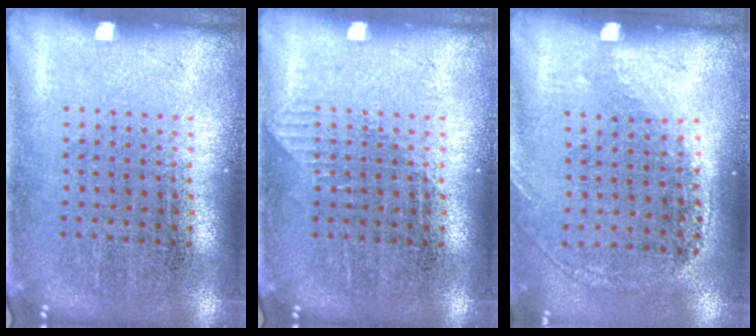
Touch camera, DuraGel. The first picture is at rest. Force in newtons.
{"total": 0.6, "press": 0.5, "slide": 0.2}
{"total": 1.2, "press": 0.9, "slide": 0.8}